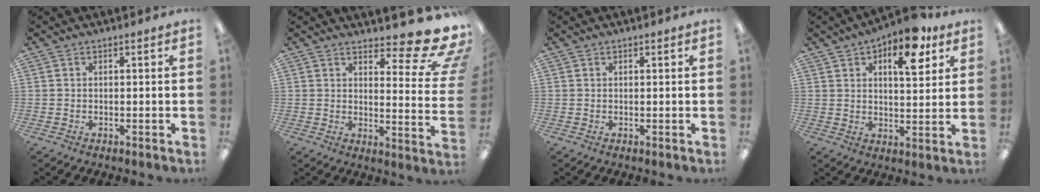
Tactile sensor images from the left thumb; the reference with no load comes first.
{"total": 13.2, "force": [10.0, 3.3, 8.0], "torque": [-0.100, -0.085, 0.167]}
{"total": 0.6, "force": [0.4, 0.4, 0.1], "torque": [-0.001, 0.003, 0.006]}
{"total": 12.3, "force": [7.1, 6.0, 8.0], "torque": [-0.098, -0.028, 0.115]}